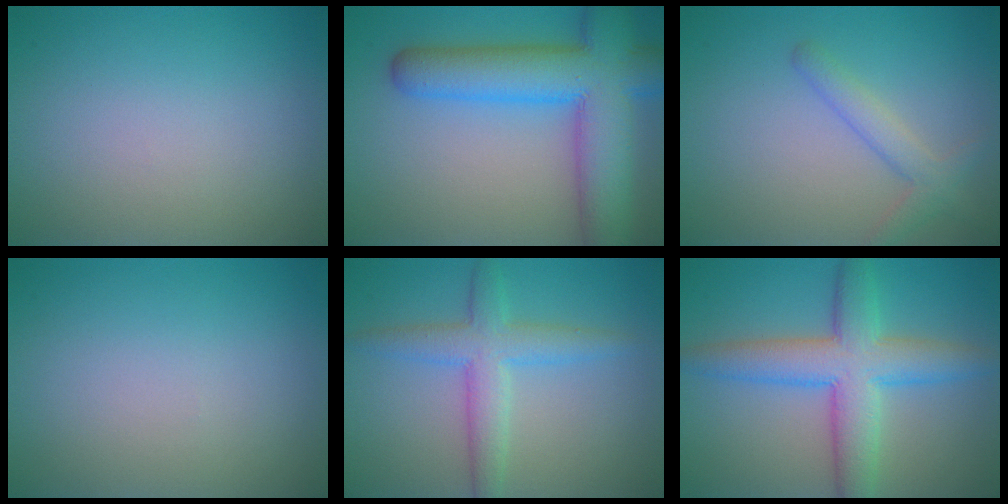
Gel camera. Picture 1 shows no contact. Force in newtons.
{"total": 10.7, "press": 10.7, "slide": 0.5}
{"total": 2.5, "press": 2.5, "slide": 0.1}
{"total": 0.0}
{"total": 4.2, "press": 4.2, "slide": 0.1}
{"total": 6.9, "press": 6.9, "slide": 0.2}